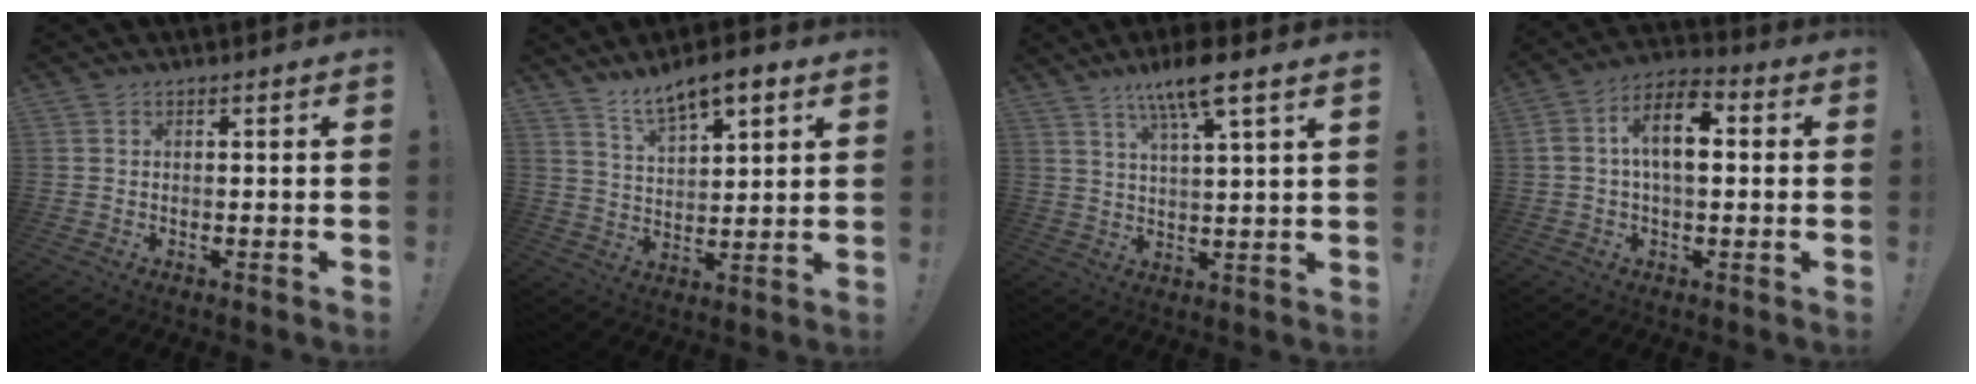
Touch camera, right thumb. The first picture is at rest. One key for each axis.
{"total": 9.4, "fx": 7.1, "fy": 3.5, "fz": 5.1, "tx": -0.081, "ty": -0.039, "tz": 0.128}
{"total": 9.6, "fx": 6.7, "fy": 0.9, "fz": 6.8, "tx": -0.117, "ty": -0.032, "tz": 0.109}
{"total": 11.6, "fx": 1.4, "fy": 6.1, "fz": 9.8, "tx": -0.166, "ty": 0.008, "tz": 0.024}